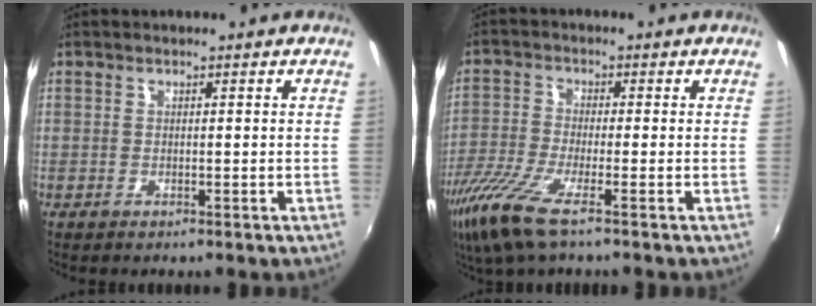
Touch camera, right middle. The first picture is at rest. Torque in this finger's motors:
{"motor_torque": [1.22, -0.92, 0.51, 0.17]}